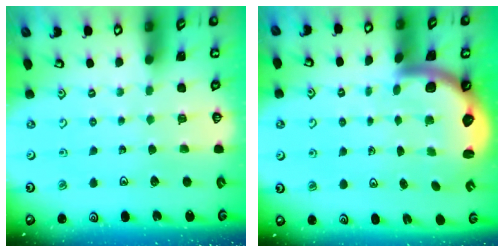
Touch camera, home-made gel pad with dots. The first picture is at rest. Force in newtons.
{"total": 3.0, "press": 2.9, "slide": 0.4}